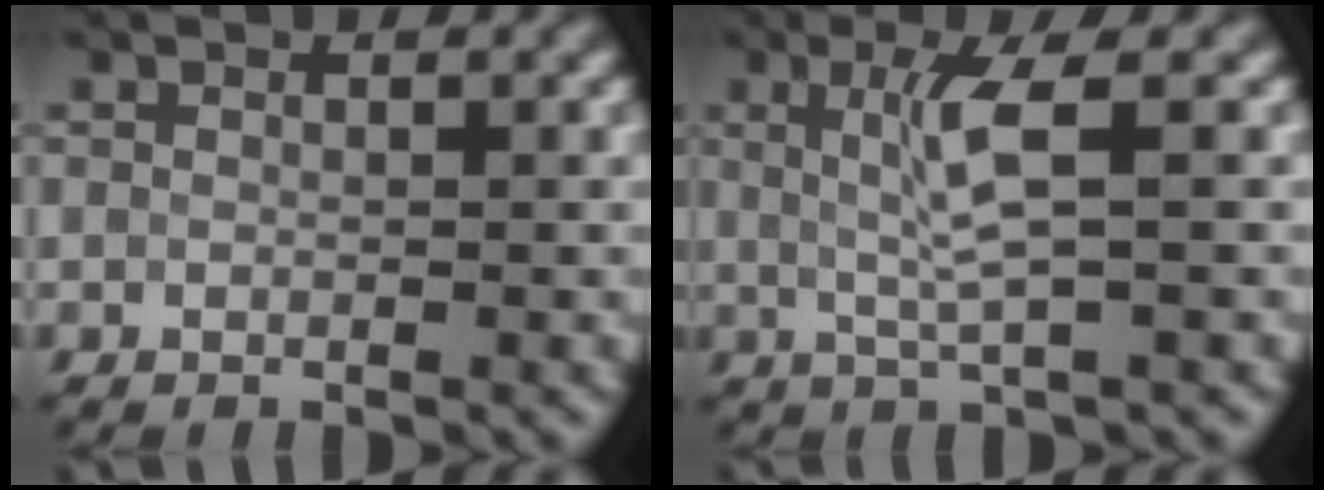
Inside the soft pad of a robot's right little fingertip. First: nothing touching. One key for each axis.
{"total": 3.7, "fx": 0.7, "fy": 0.2, "fz": 3.6, "tx": -0.079, "ty": -0.002, "tz": 0.015}